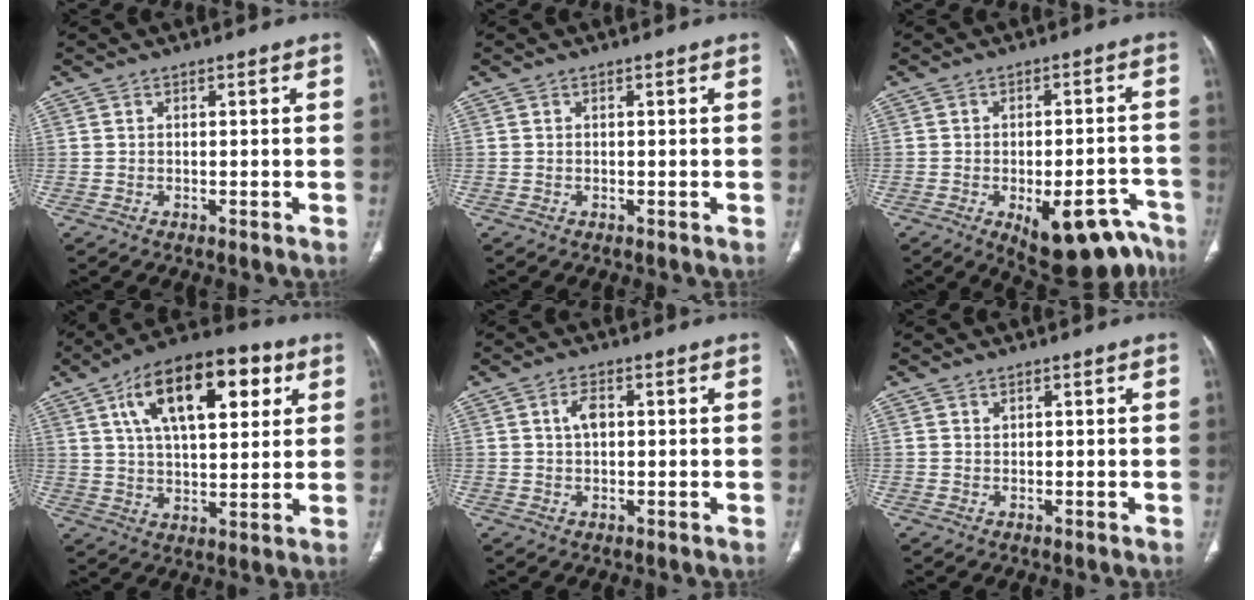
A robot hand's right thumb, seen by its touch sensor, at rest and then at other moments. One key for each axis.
{"total": 0.0}
{"total": 15.6, "fx": -9.3, "fy": 6.6, "fz": 10.8, "tx": -0.068, "ty": 0.059, "tz": -0.114}
{"total": 19.9, "fx": 7.8, "fy": 9.5, "fz": 15.8, "tx": -0.226, "ty": -0.002, "tz": 0.123}
{"total": 3.1, "fx": 0.7, "fy": 1.8, "fz": 2.5, "tx": -0.046, "ty": 0.003, "tz": 0.013}
{"total": 0.6, "fx": 0.4, "fy": 0.3, "fz": 0.2, "tx": -0.001, "ty": -0.002, "tz": 0.008}